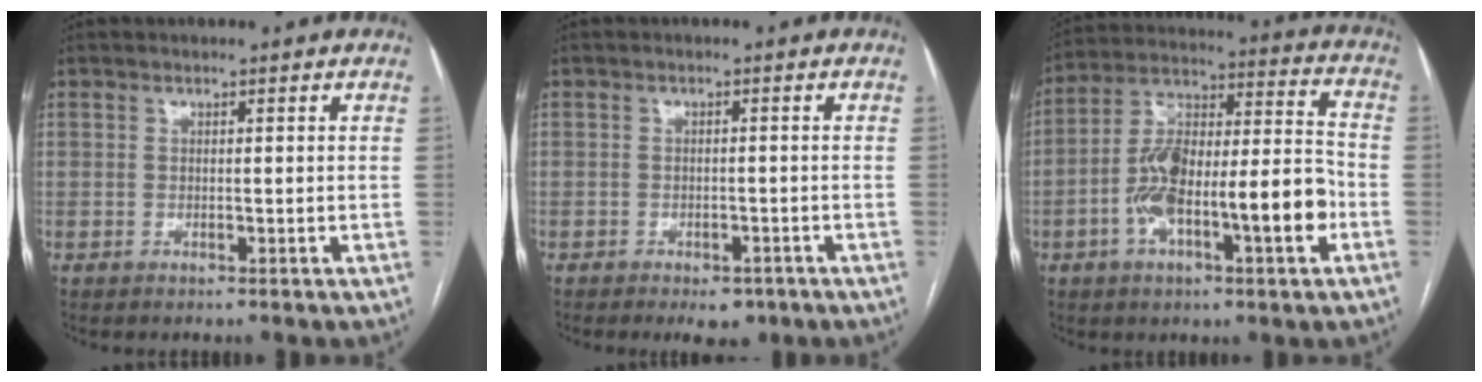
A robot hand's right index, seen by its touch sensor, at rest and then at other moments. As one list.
[{"total": 4.1, "force": [-2.8, 2.0, 2.3], "torque": [-0.027, -0.001, -0.031]}, {"total": 17.8, "force": [-5.2, 4.3, 16.4], "torque": [-0.293, 0.025, -0.084]}]